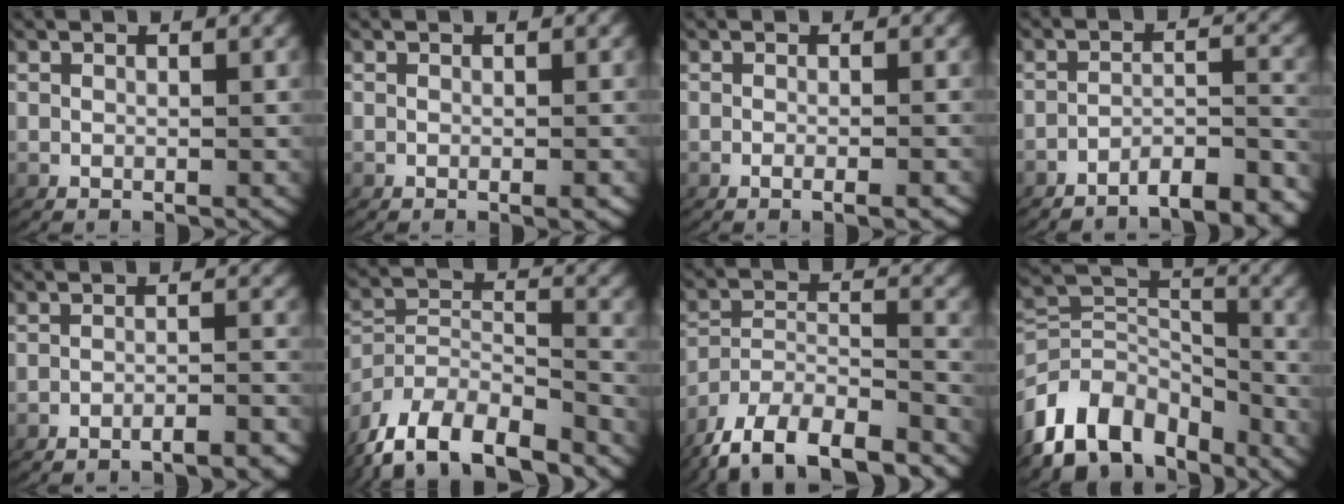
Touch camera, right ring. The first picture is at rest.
{"total": 0.7, "force": [-0.4, 0.0, 0.5], "torque": [-0.003, 0.004, -0.008]}
{"total": 1.8, "force": [-1.2, 0.0, 1.3], "torque": [-0.018, 0.002, -0.021]}
{"total": 6.4, "force": [-6.0, 1.2, 2.0], "torque": [-0.028, -0.016, -0.090]}
{"total": 3.3, "force": [-3.0, 0.5, 1.2], "torque": [-0.012, 0.001, -0.054]}
{"total": 11.1, "force": [-7.1, 7.2, 4.6], "torque": [-0.100, -0.045, -0.111]}
{"total": 11.9, "force": [-9.1, 6.2, 4.3], "torque": [-0.087, -0.035, -0.148]}
{"total": 10.1, "force": [-4.3, 7.3, 5.6], "torque": [-0.097, -0.039, -0.063]}